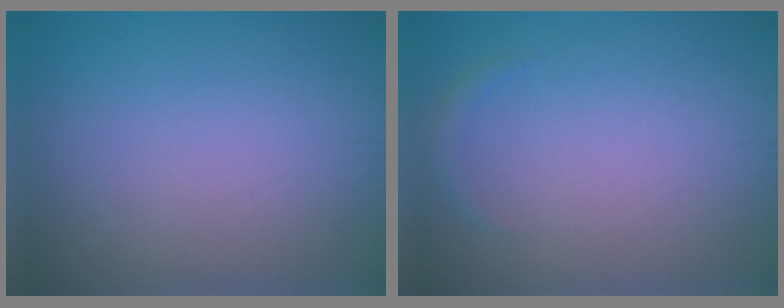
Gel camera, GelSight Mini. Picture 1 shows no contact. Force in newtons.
{"total": 0.8, "press": 0.8, "slide": 0.1}